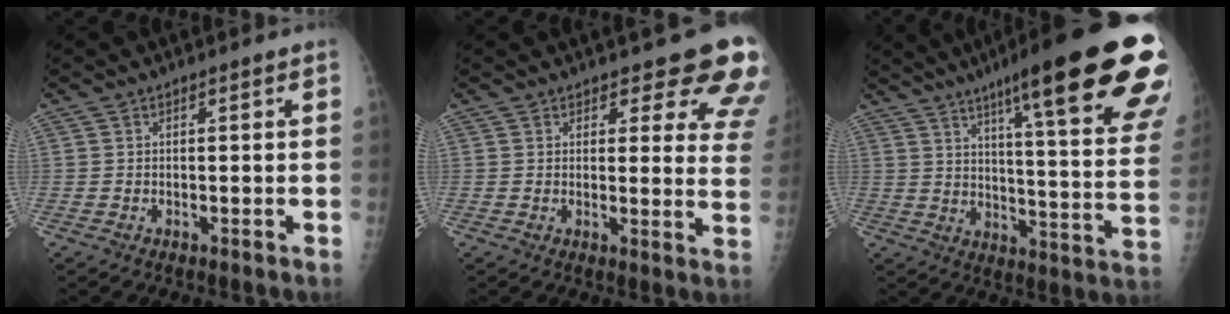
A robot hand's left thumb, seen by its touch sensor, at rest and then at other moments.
{"total": 12.3, "force": [10.0, 4.4, 5.6], "torque": [-0.008, -0.058, 0.089]}
{"total": 29.3, "force": [17.5, 4.1, 23.2], "torque": [-0.258, -0.054, 0.240]}